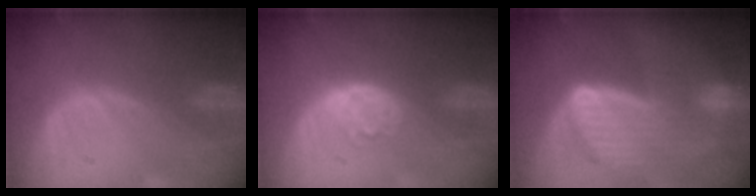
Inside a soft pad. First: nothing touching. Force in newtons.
{"total": 4.1, "press": 3.7, "slide": 1.9}
{"total": 9.1, "press": 8.0, "slide": 4.3}